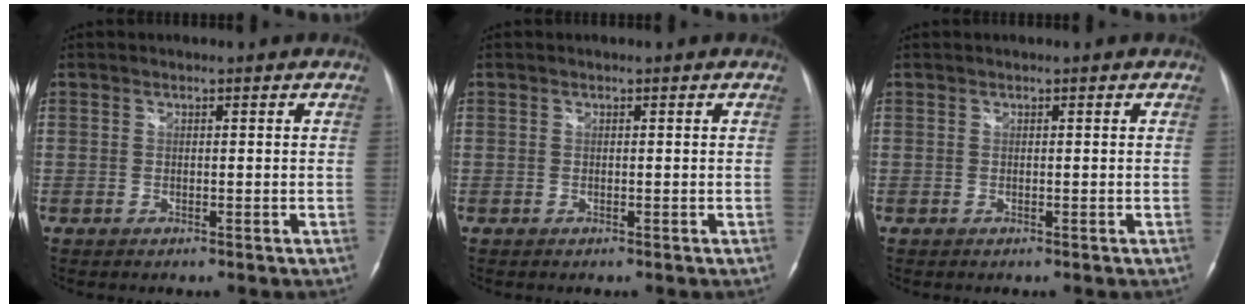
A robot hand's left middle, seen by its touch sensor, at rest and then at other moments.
{"total": 0.0}
{"total": 0.0}